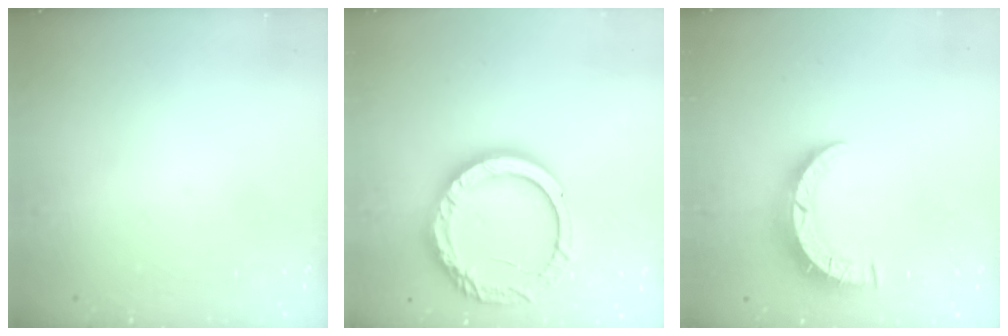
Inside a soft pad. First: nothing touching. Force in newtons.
{"total": 16.9, "press": 16.8, "slide": 1.2}
{"total": 7.1, "press": 7.0, "slide": 0.8}